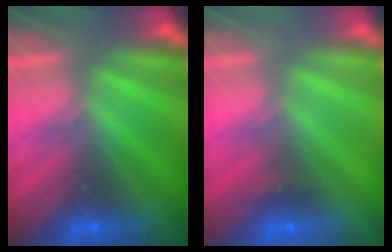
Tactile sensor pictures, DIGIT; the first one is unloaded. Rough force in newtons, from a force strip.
{"total": 2.4}